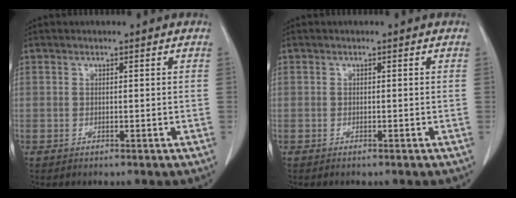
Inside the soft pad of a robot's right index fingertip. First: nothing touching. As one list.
[{"total": 0.6, "force": [-0.5, 0.0, 0.3], "torque": [-0.007, -0.002, -0.007]}]